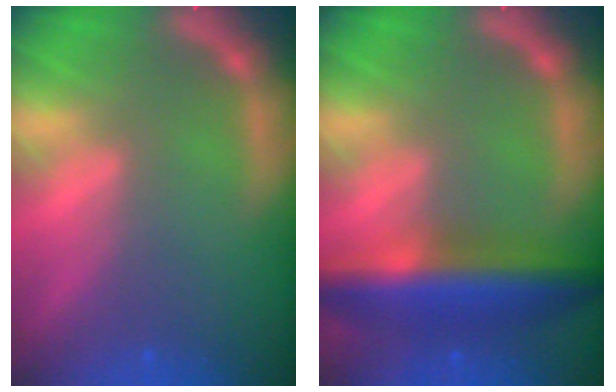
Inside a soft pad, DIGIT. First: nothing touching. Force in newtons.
{"total": 8.0}